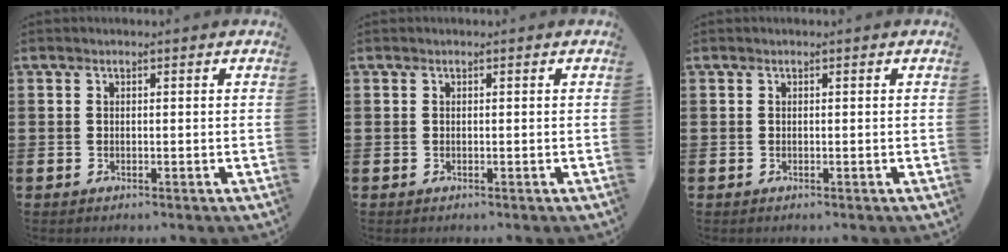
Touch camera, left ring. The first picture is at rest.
{"total": 0.0}
{"total": 0.0}